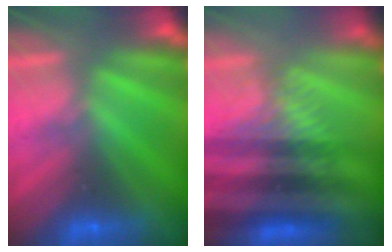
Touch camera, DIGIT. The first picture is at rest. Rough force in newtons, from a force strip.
{"total": 4.5}